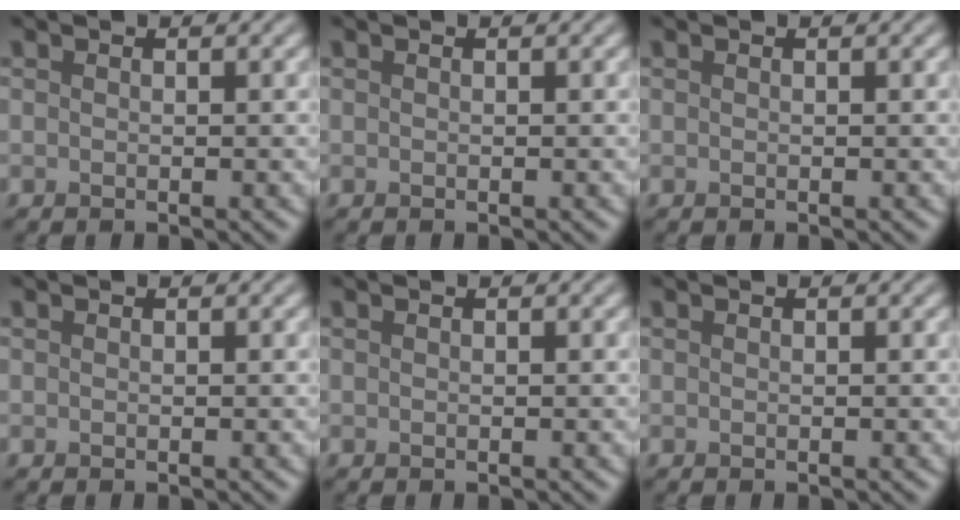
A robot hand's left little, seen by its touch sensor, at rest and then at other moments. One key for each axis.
{"total": 0.0}
{"total": 0.0}
{"total": 0.0}
{"total": 0.0}
{"total": 0.0}